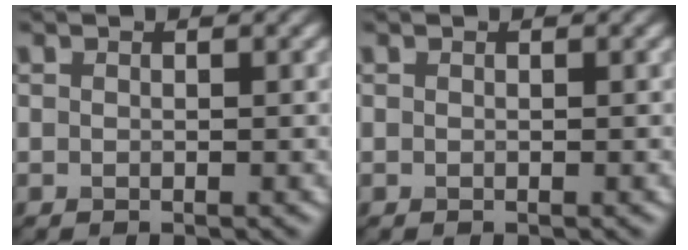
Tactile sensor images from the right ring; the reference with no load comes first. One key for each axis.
{"total": 0.0}